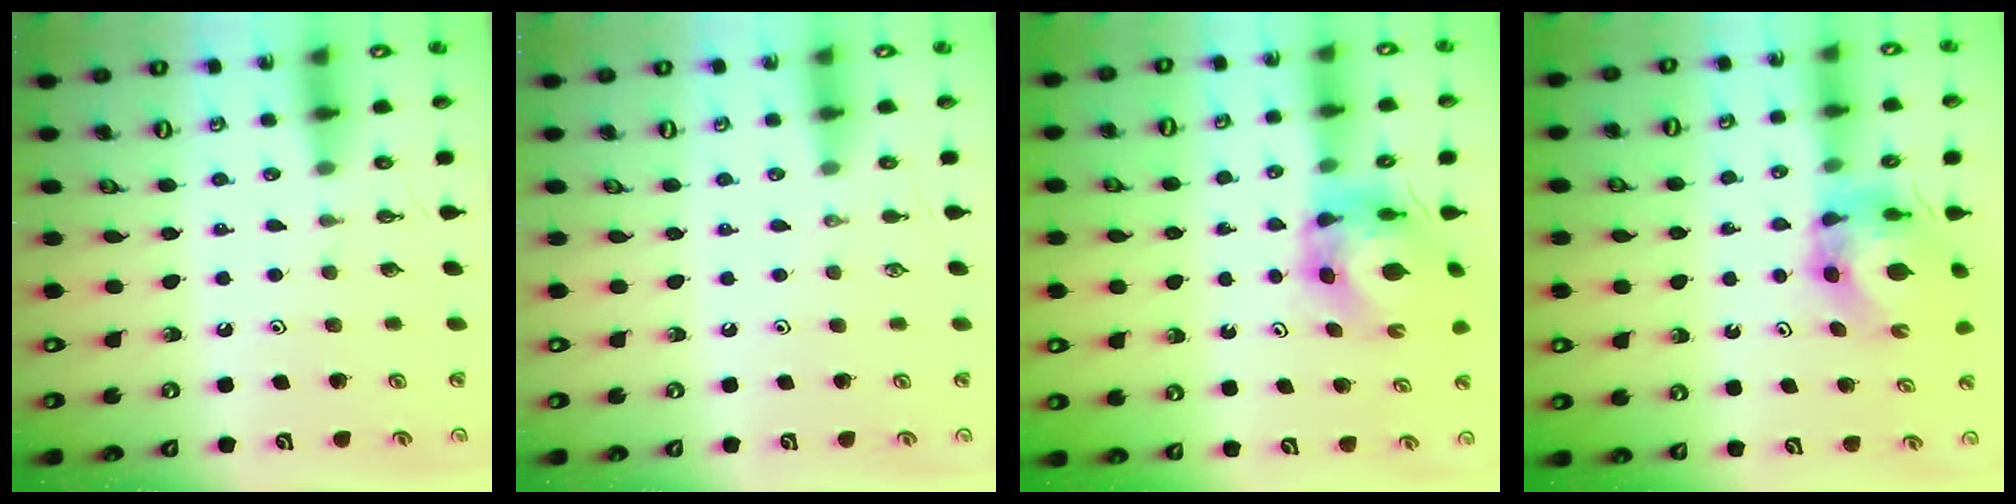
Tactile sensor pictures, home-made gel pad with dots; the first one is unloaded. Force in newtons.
{"total": 0.0}
{"total": 6.5, "press": 6.4, "slide": 0.5}
{"total": 6.3, "press": 6.3, "slide": 0.6}